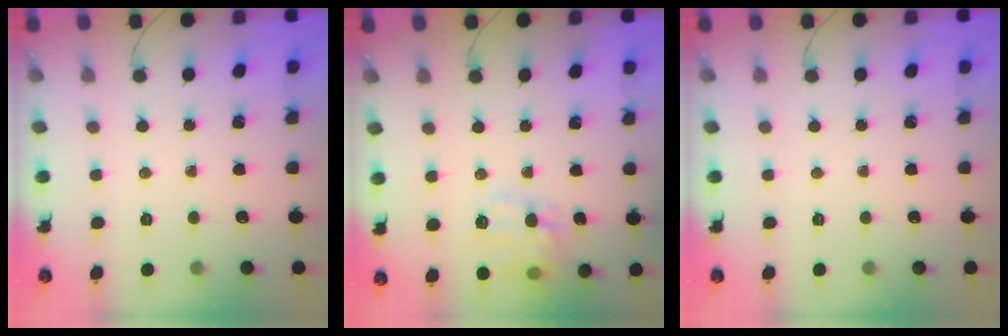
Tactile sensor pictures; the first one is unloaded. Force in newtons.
{"total": 10.3, "press": 10.3, "slide": 0.7}
{"total": 0.0}